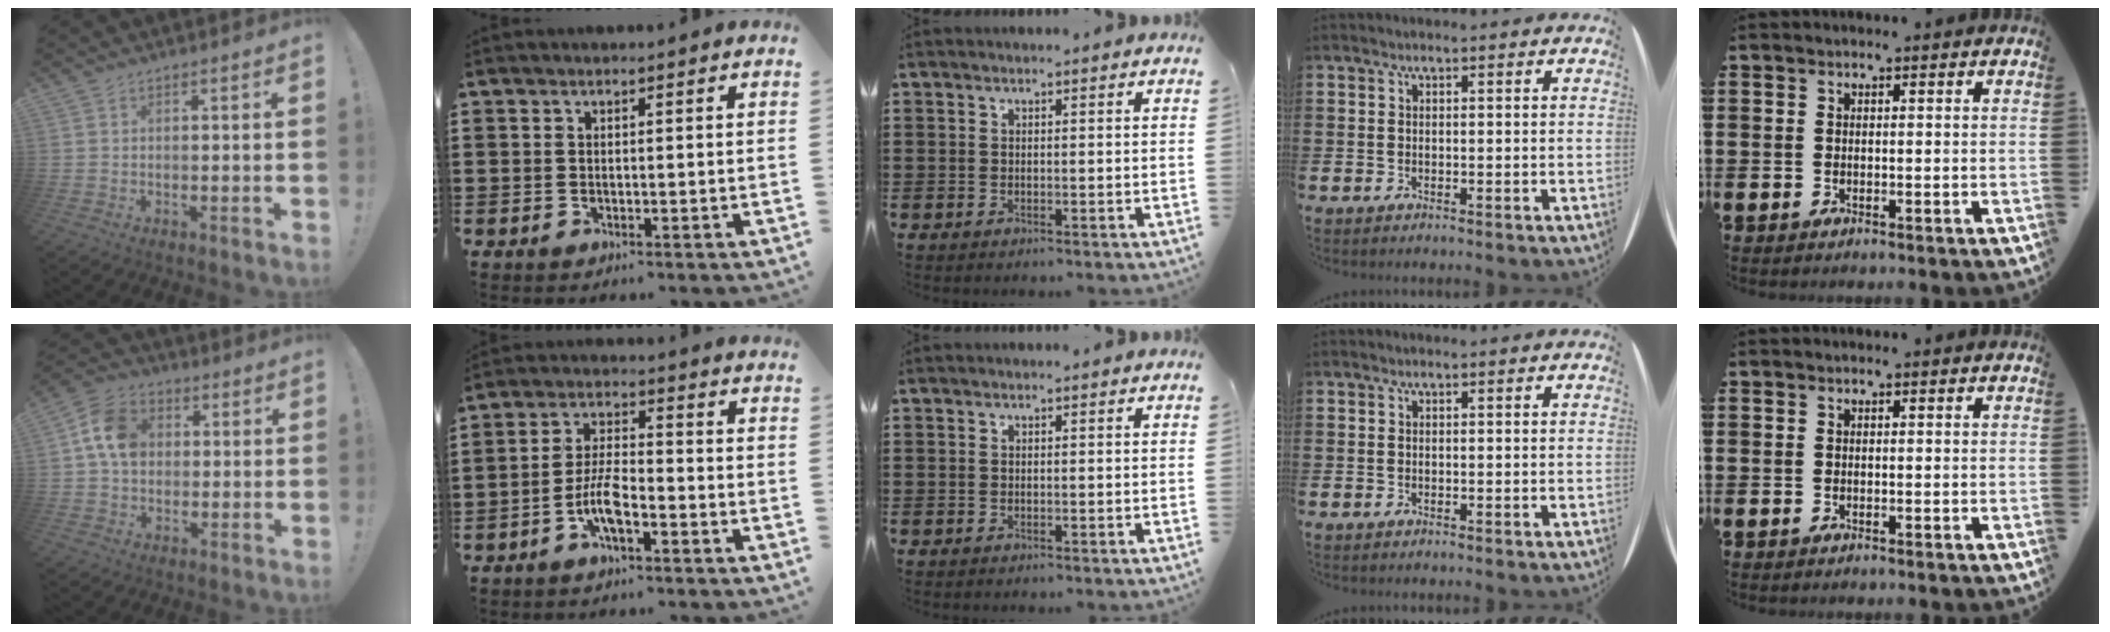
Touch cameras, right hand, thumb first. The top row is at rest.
{"thumb": {"total": 11.4, "force": [1.6, 9.0, 6.9], "torque": [-0.115, 0.018, 0.035]}, "index": {"total": 6.2, "force": [-3.1, 1.8, 5.1], "torque": [-0.119, -0.005, -0.063]}}